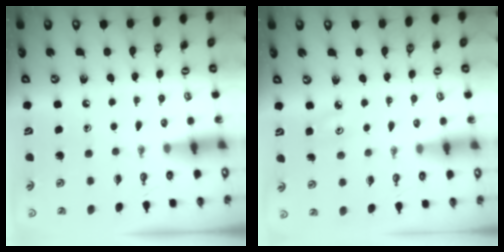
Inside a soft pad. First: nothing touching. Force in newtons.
{"total": 3.7, "press": 3.7, "slide": 0.4}